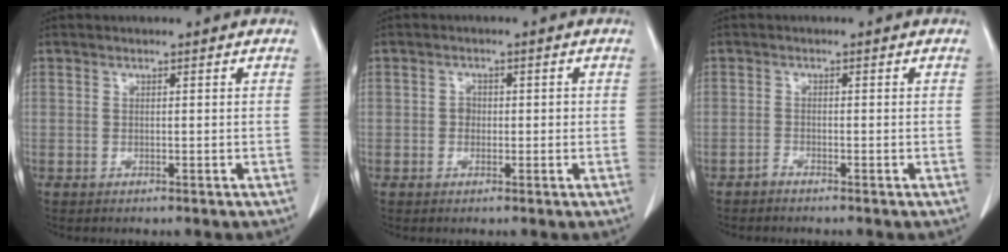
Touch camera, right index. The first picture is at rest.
{"total": 1.7, "force": [-0.2, 1.4, 0.9], "torque": [-0.011, 0.006, -0.005]}
{"total": 0.8, "force": [-0.8, -0.1, 0.2], "torque": [-0.001, 0.000, -0.015]}